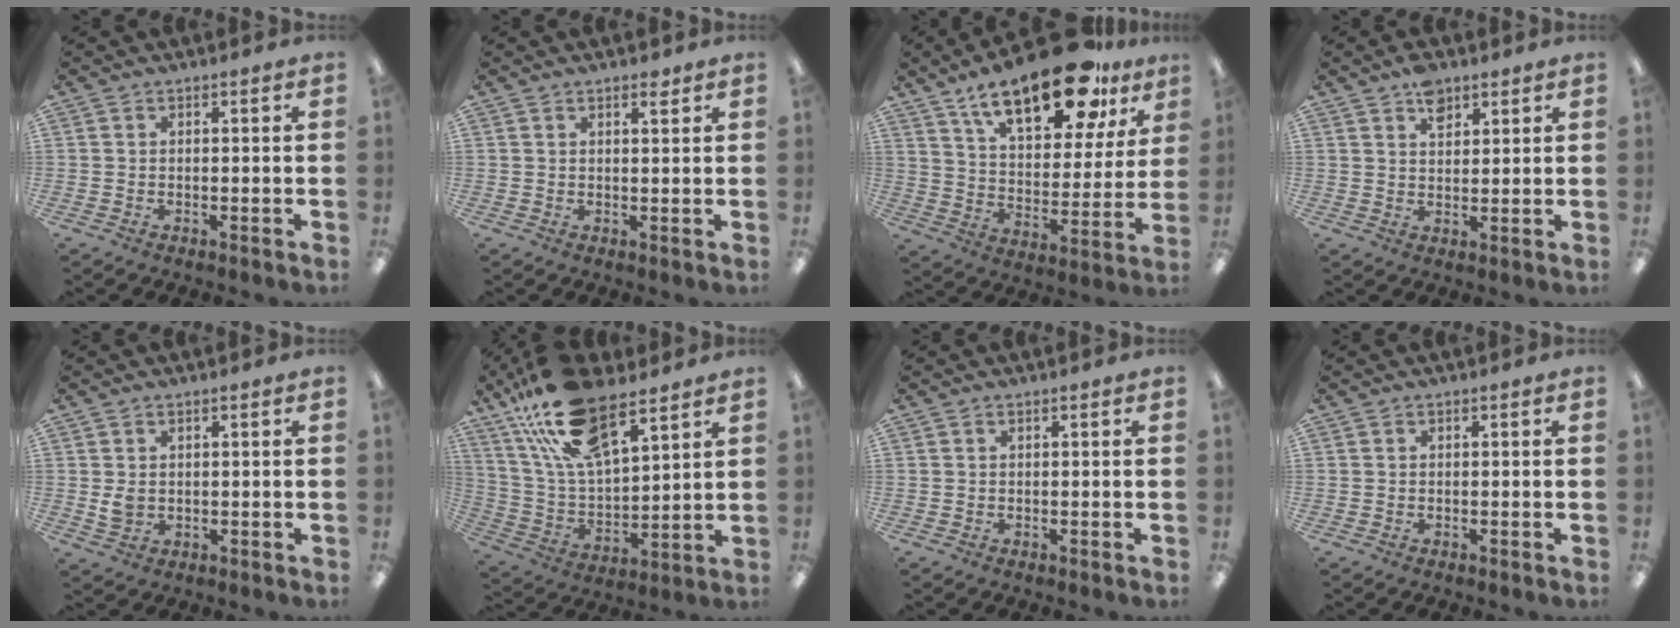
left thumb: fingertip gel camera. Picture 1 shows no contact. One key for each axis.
{"total": 2.1, "fx": 1.8, "fy": 0.5, "fz": 1.1, "tx": -0.008, "ty": -0.007, "tz": 0.028}
{"total": 21.9, "fx": 14.4, "fy": 8.9, "fz": 13.9, "tx": -0.217, "ty": -0.070, "tz": 0.240}
{"total": 5.3, "fx": 3.5, "fy": 2.9, "fz": 2.7, "tx": -0.039, "ty": -0.012, "tz": 0.061}
{"total": 2.9, "fx": 0.7, "fy": 2.2, "fz": 1.7, "tx": -0.025, "ty": 0.000, "tz": 0.012}
{"total": 21.6, "fx": 15.1, "fy": 8.3, "fz": 12.9, "tx": -0.264, "ty": -0.068, "tz": 0.268}
{"total": 0.0}
{"total": 0.0}